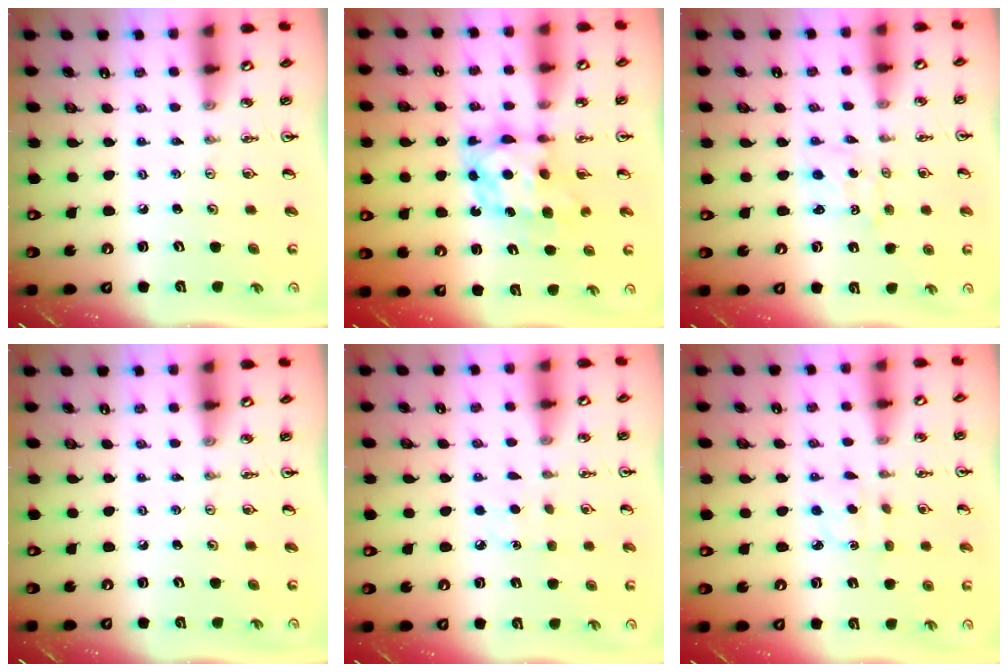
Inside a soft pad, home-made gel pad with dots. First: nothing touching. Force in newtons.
{"total": 7.5, "press": 7.5, "slide": 0.6}
{"total": 1.1, "press": 0.9, "slide": 0.6}
{"total": 0.0}
{"total": 4.5, "press": 4.5, "slide": 0.5}
{"total": 2.7, "press": 2.6, "slide": 0.4}